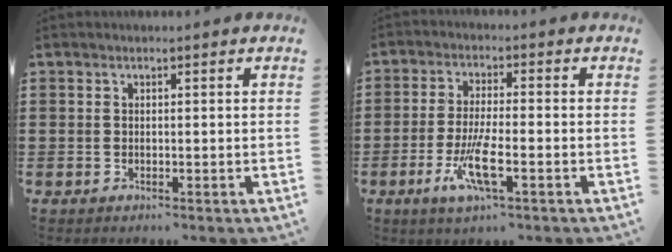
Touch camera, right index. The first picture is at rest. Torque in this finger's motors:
{"motor_torque": [1.96, 0.18, 0.73, 0.16]}